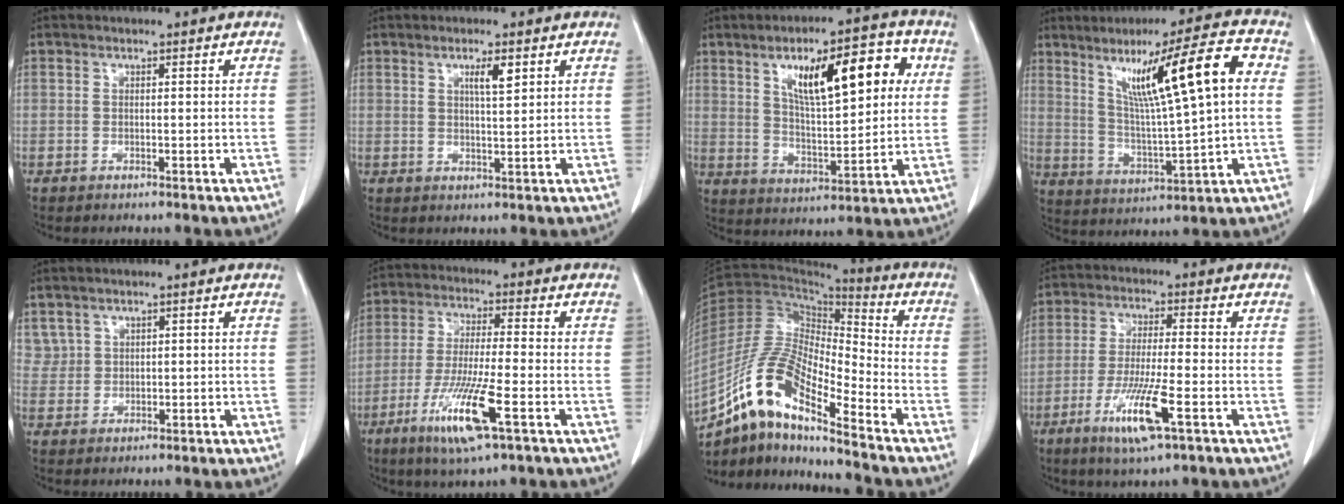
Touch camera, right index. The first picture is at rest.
{"total": 3.1, "force": [1.5, 0.3, 2.7], "torque": [-0.046, -0.002, 0.025]}
{"total": 15.1, "force": [5.5, 4.5, 13.3], "torque": [-0.201, 0.019, 0.089]}
{"total": 15.7, "force": [5.0, 0.5, 14.9], "torque": [-0.242, 0.014, 0.084]}
{"total": 2.5, "force": [1.4, 2.0, 0.1], "torque": [0.005, 0.008, 0.029]}
{"total": 11.5, "force": [-5.2, 0.6, 10.2], "torque": [-0.203, -0.026, -0.096]}
{"total": 13.9, "force": [-9.8, 2.3, 9.6], "torque": [-0.199, 0.009, -0.182]}
{"total": 9.6, "force": [-4.3, 0.4, 8.6], "torque": [-0.168, -0.022, -0.078]}